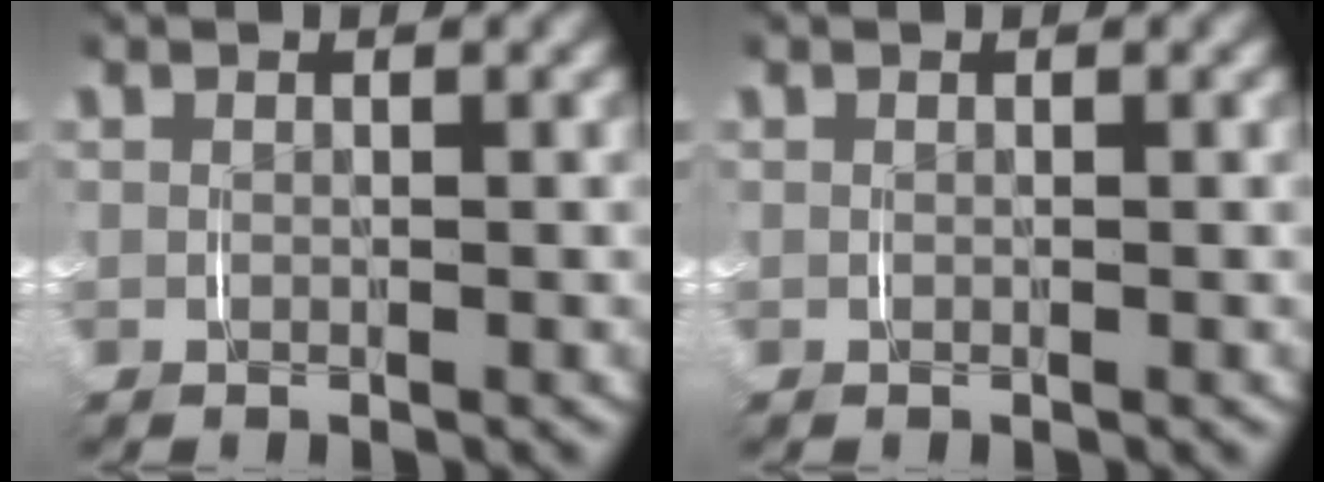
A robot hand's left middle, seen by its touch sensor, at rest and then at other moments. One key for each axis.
{"total": 0.0}